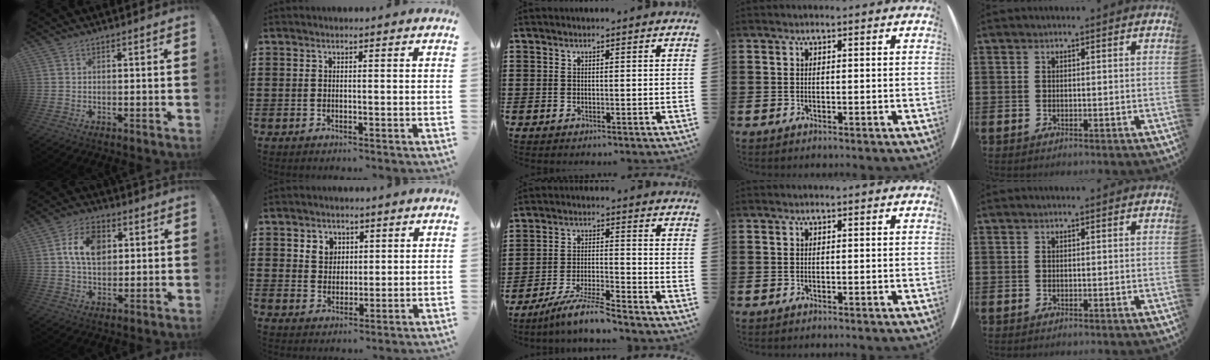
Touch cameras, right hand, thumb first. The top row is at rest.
{"thumb": {"total": 11.5, "force": [2.9, 7.9, 7.8], "torque": [-0.135, 0.010, 0.054]}, "index": {"total": 3.5, "force": [1.8, 3.0, 0.5], "torque": [-0.024, 0.013, 0.032]}, "middle": {"total": 6.5, "force": [-5.8, -0.2, 2.8], "torque": [-0.064, -0.014, -0.112]}}